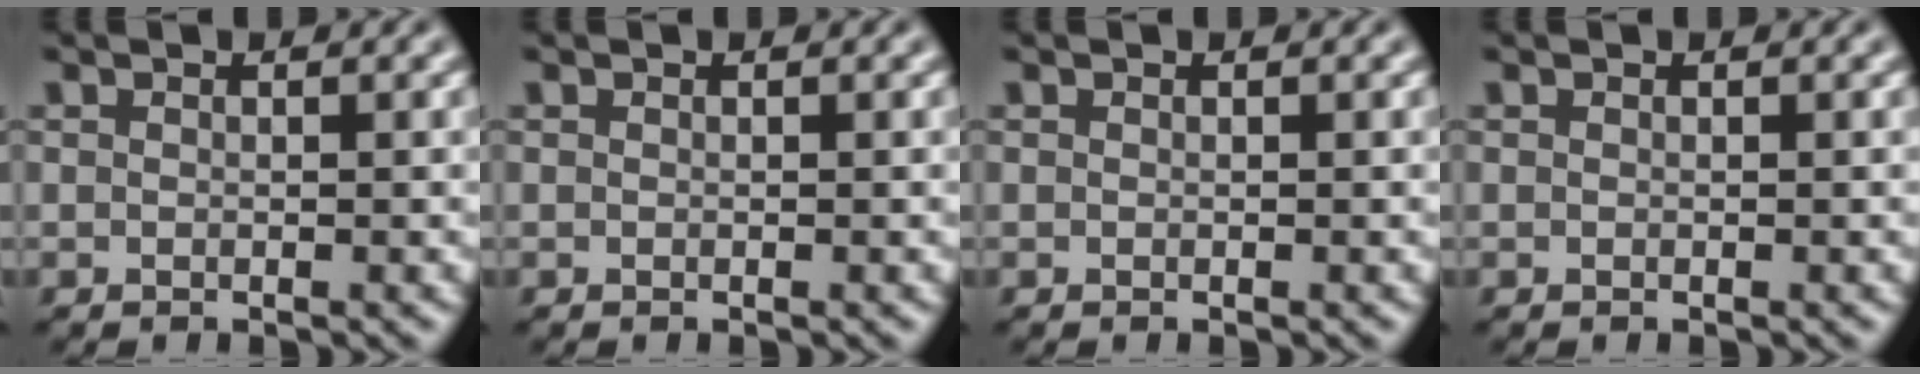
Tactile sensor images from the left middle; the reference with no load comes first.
{"total": 0.0}
{"total": 0.0}
{"total": 0.0}